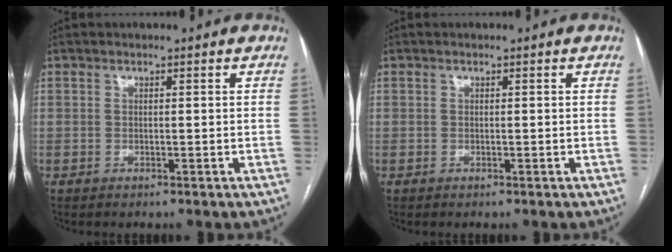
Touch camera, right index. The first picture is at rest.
{"total": 0.0}